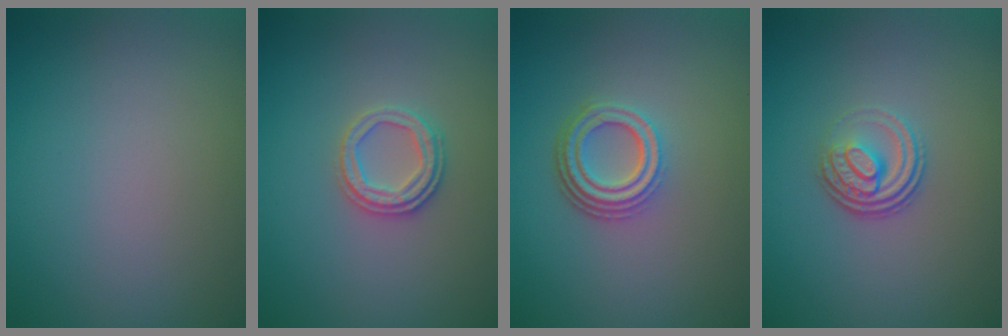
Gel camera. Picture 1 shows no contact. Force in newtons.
{"total": 2.5, "press": 2.4, "slide": 0.6}
{"total": 4.1, "press": 3.1, "slide": 2.7}
{"total": 3.5, "press": 2.6, "slide": 2.4}